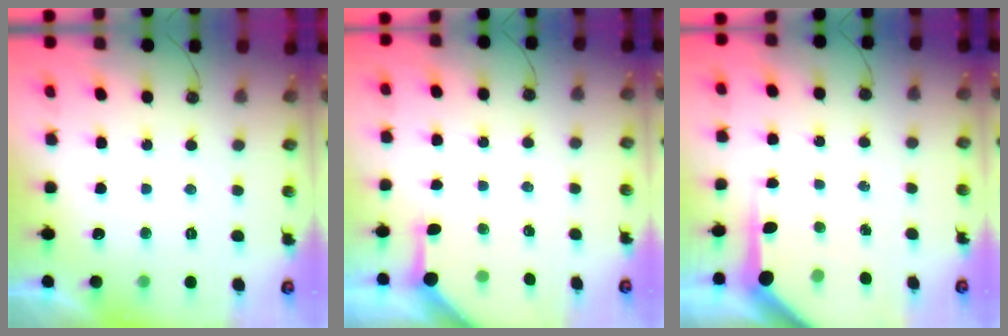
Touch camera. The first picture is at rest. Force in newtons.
{"total": 5.0, "press": 5.0, "slide": 0.5}
{"total": 7.8, "press": 7.8, "slide": 0.7}